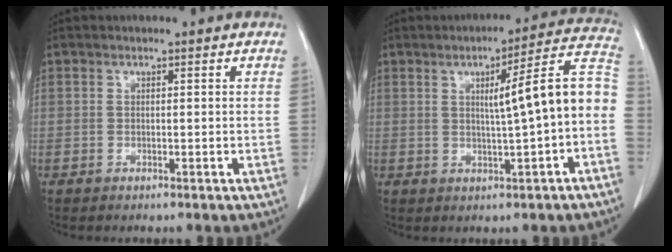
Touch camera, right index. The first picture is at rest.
{"total": 11.3, "force": [-0.2, 0.0, 11.3], "torque": [-0.145, 0.027, -0.007]}